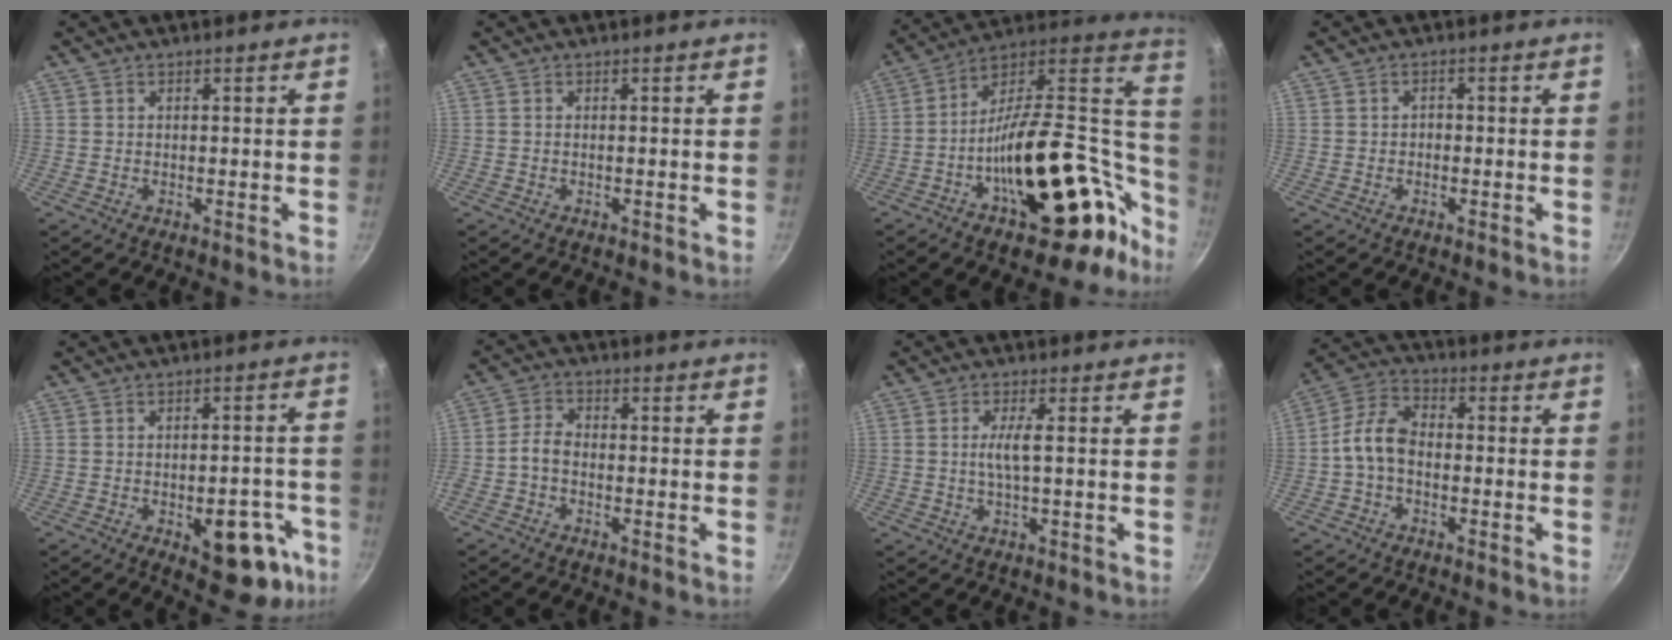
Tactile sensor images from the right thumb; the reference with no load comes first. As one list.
[{"total": 0.0}, {"total": 32.3, "force": [-7.4, 17.1, 26.3], "torque": [-0.345, 0.068, -0.099]}, {"total": 1.2, "force": [-0.3, 0.9, 0.6], "torque": [-0.009, 0.005, -0.007]}, {"total": 13.5, "force": [-5.5, 6.6, 10.4], "torque": [-0.069, 0.030, -0.064]}, {"total": 3.4, "force": [-1.5, 2.0, 2.3], "torque": [-0.054, 0.021, -0.040]}, {"total": 3.3, "force": [0.1, 0.3, 3.3], "torque": [-0.075, 0.003, 0.003]}, {"total": 7.5, "force": [-1.5, 4.7, 5.7], "torque": [-0.109, 0.034, -0.043]}]